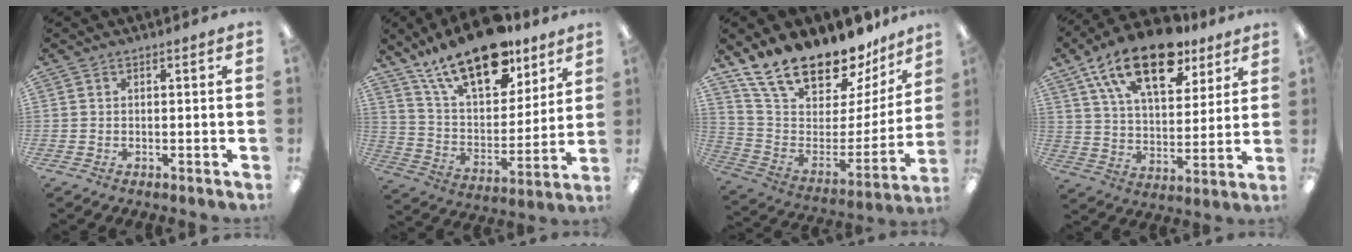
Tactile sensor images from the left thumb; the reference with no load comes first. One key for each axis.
{"total": 21.5, "fx": 15.1, "fy": 9.3, "fz": 12.1, "tx": -0.220, "ty": -0.086, "tz": 0.265}
{"total": 21.0, "fx": 17.8, "fy": 7.6, "fz": 8.1, "tx": -0.148, "ty": -0.134, "tz": 0.323}
{"total": 21.0, "fx": 13.4, "fy": 10.0, "fz": 12.8, "tx": -0.221, "ty": -0.059, "tz": 0.234}